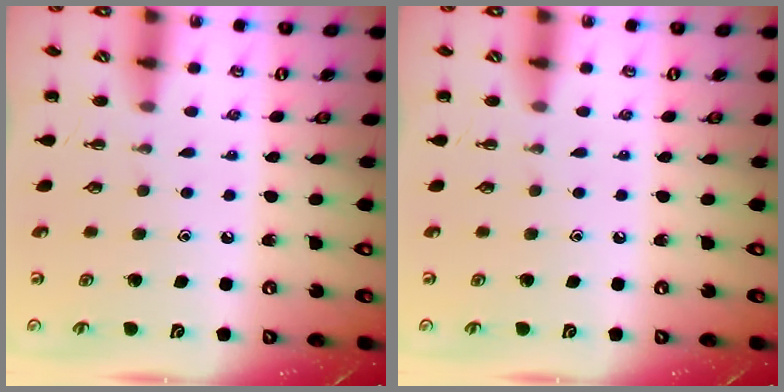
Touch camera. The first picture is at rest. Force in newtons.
{"total": 0.0}